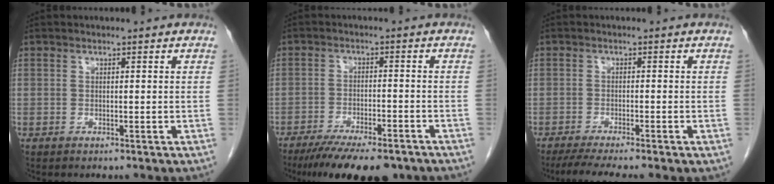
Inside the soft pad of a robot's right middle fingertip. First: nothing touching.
{"total": 13.8, "force": [-11.0, 3.3, 7.7], "torque": [-0.119, -0.020, -0.164]}
{"total": 8.0, "force": [-6.2, 0.6, 5.1], "torque": [-0.074, -0.014, -0.093]}